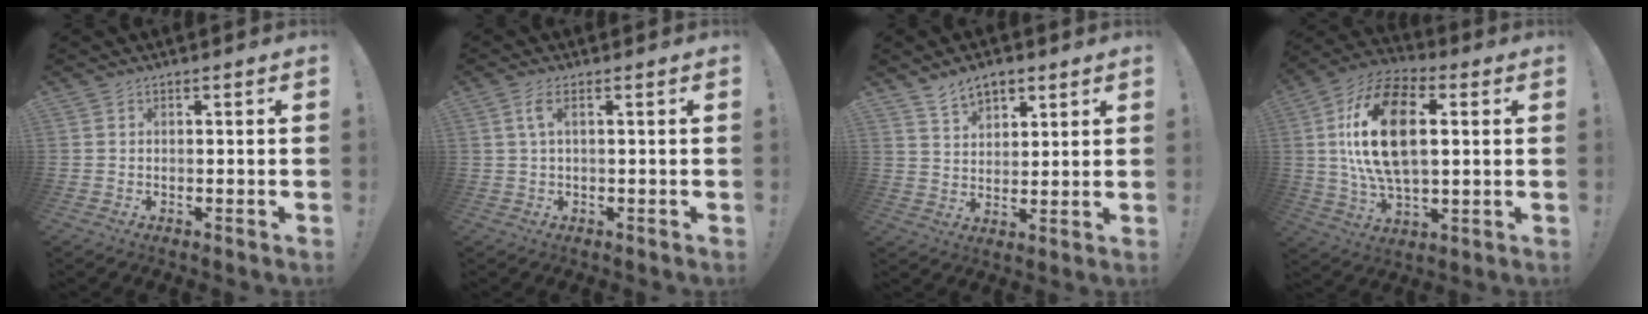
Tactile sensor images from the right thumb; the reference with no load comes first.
{"total": 3.4, "force": [0.9, 0.9, 3.2], "torque": [-0.061, 0.003, 0.015]}
{"total": 7.5, "force": [5.3, 4.4, 3.0], "torque": [-0.055, -0.021, 0.100]}
{"total": 21.3, "force": [3.7, 11.9, 17.2], "torque": [-0.312, 0.005, 0.057]}